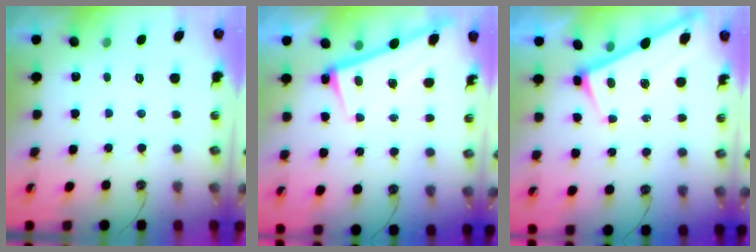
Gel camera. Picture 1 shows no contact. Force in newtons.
{"total": 2.6, "press": 2.4, "slide": 0.9}
{"total": 2.7, "press": 2.7, "slide": 0.3}